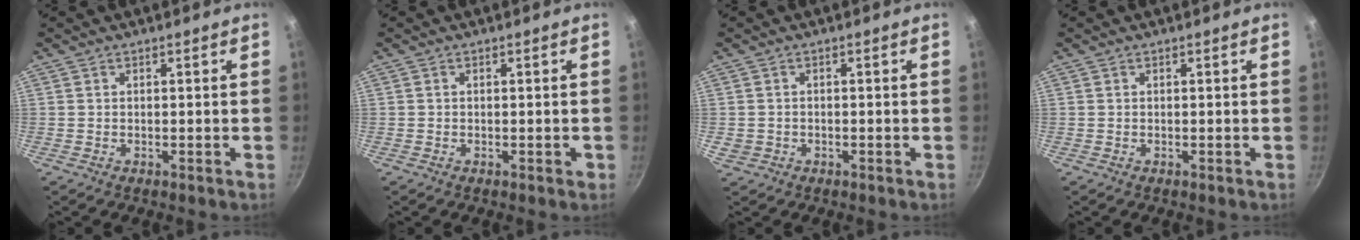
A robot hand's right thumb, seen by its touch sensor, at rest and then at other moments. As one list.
[{"total": 0.9, "force": [-0.2, 0.6, 0.6], "torque": [-0.005, 0.004, -0.004]}, {"total": 1.8, "force": [-0.5, 1.5, 0.9], "torque": [-0.022, 0.003, -0.002]}, {"total": 0.0}]